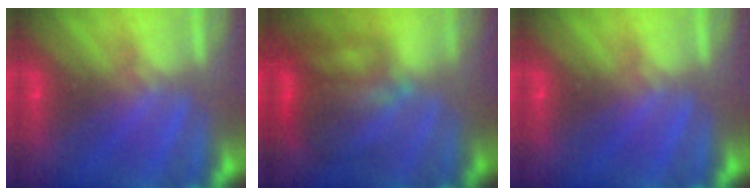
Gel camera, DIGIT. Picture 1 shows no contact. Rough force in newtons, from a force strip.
{"total": 4.4}
{"total": 0.0}